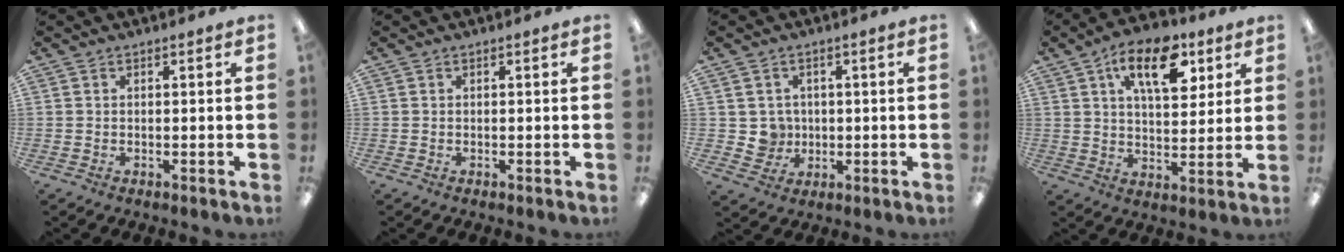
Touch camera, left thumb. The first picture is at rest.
{"total": 0.0}
{"total": 4.7, "force": [0.8, 4.6, 0.4], "torque": [-0.007, 0.004, 0.015]}
{"total": 15.6, "force": [7.6, 7.9, 11.0], "torque": [-0.150, -0.024, 0.125]}